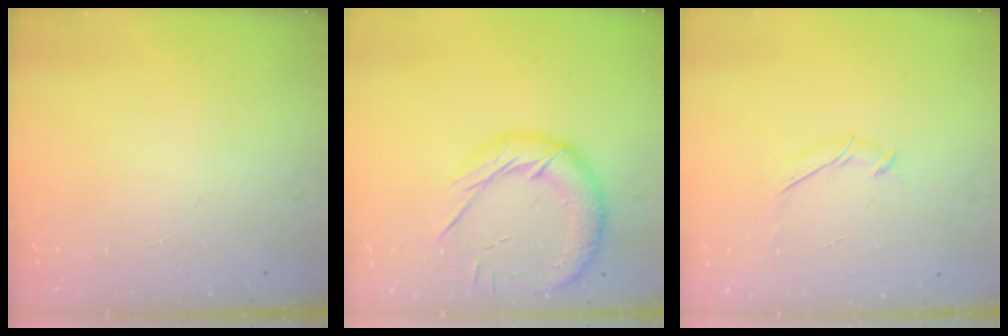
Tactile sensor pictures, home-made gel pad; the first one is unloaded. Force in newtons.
{"total": 18.4, "press": 18.2, "slide": 2.8}
{"total": 5.3, "press": 5.1, "slide": 1.0}